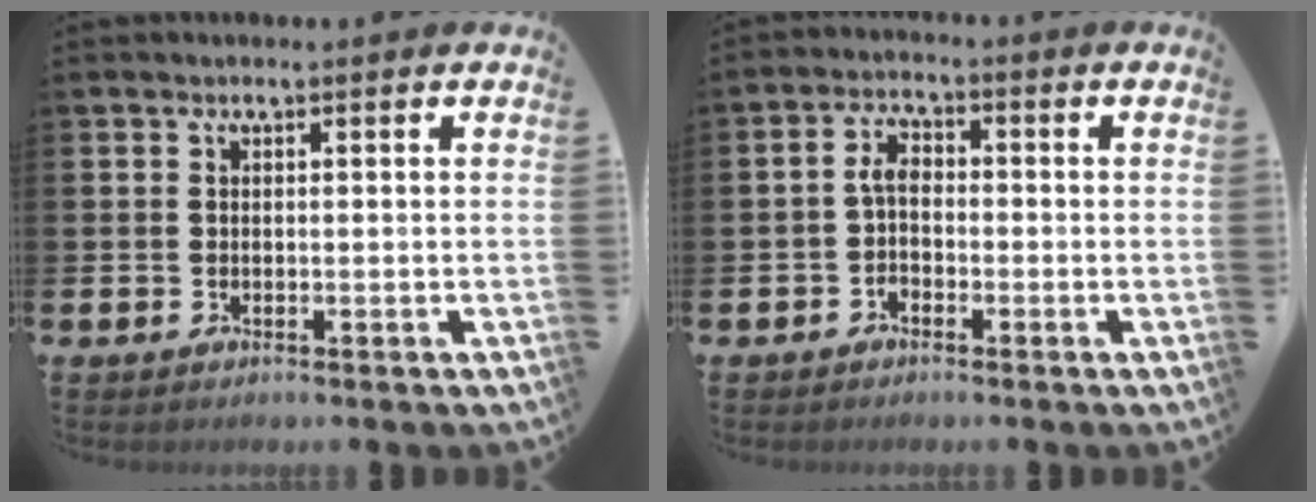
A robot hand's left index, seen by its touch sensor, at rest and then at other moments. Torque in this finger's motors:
{"motor_torque": [0.69, 0.09, 0.29, 0.08]}